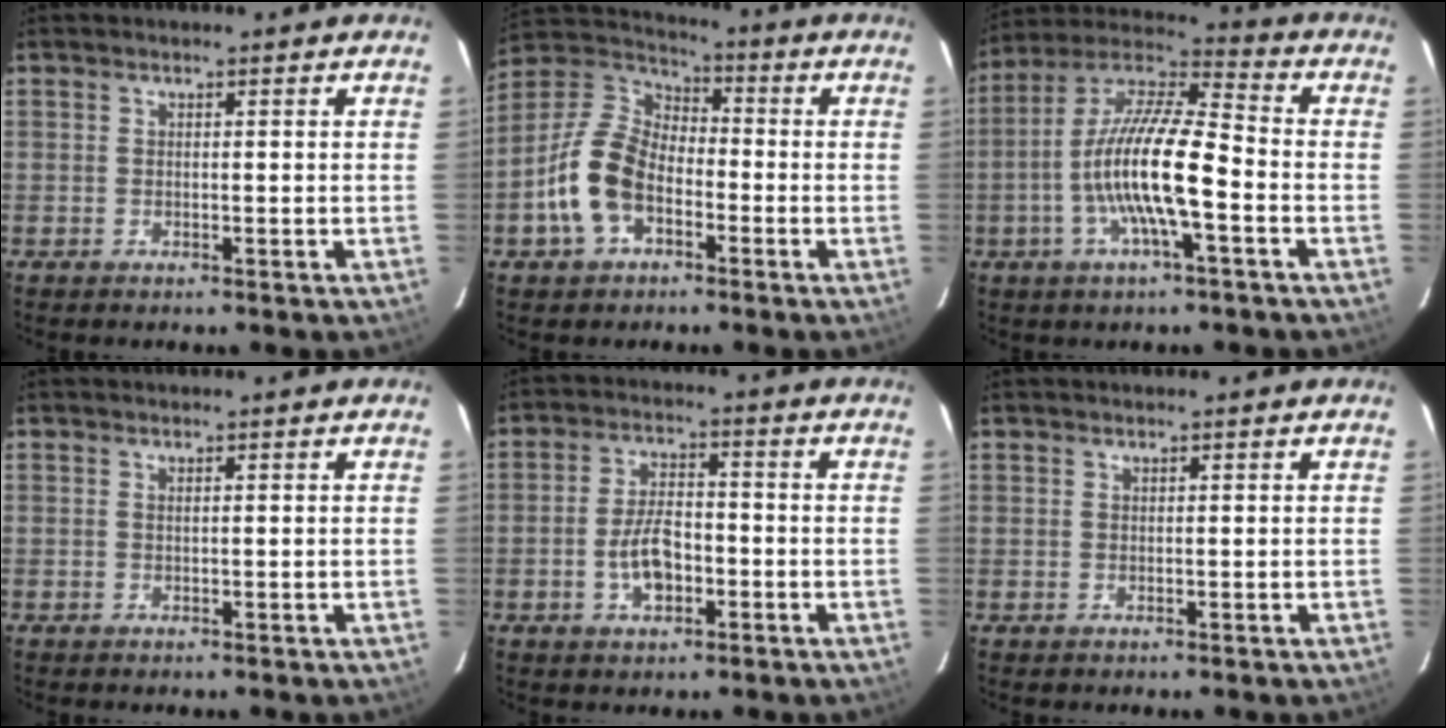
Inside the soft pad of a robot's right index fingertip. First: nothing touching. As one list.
[{"total": 13.0, "force": [-4.8, 8.5, 8.6], "torque": [-0.184, 0.019, -0.092]}, {"total": 14.6, "force": [-4.0, 2.6, 13.8], "torque": [-0.264, 0.003, -0.082]}, {"total": 0.0}, {"total": 6.7, "force": [-2.3, 3.5, 5.2], "torque": [-0.102, 0.010, -0.035]}, {"total": 0.7, "force": [0.3, 0.6, 0.0], "torque": [0.003, 0.003, 0.005]}]